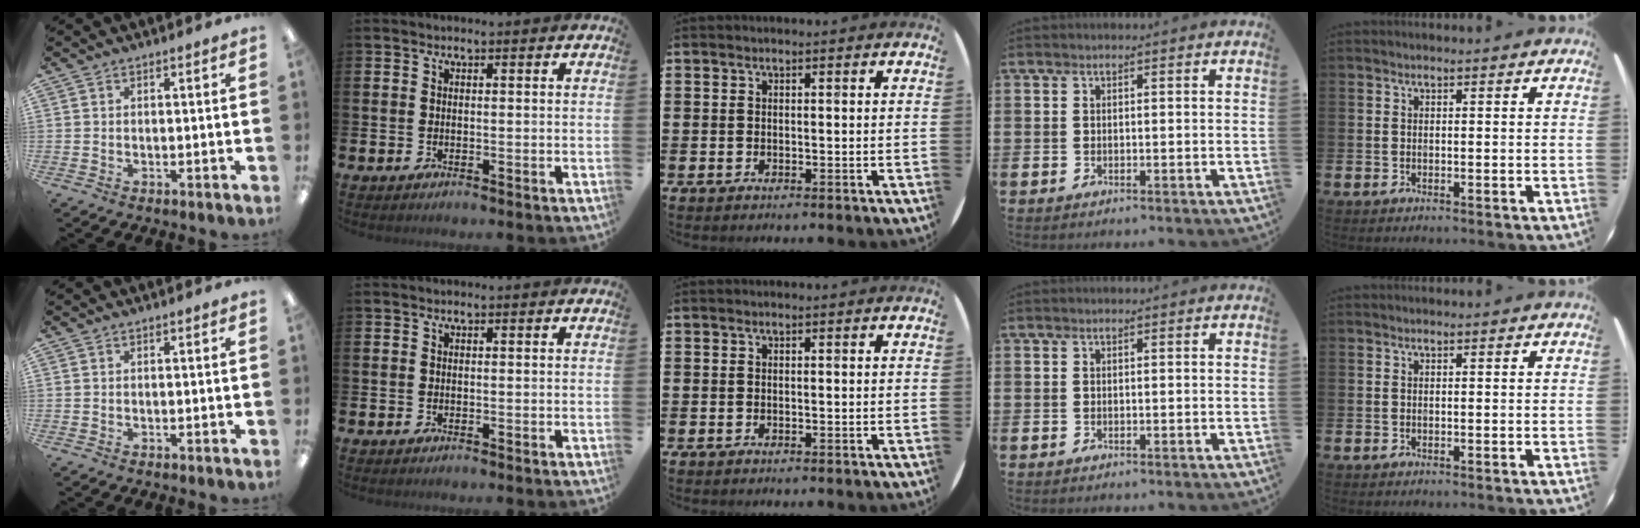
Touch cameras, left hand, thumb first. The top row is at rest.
{}